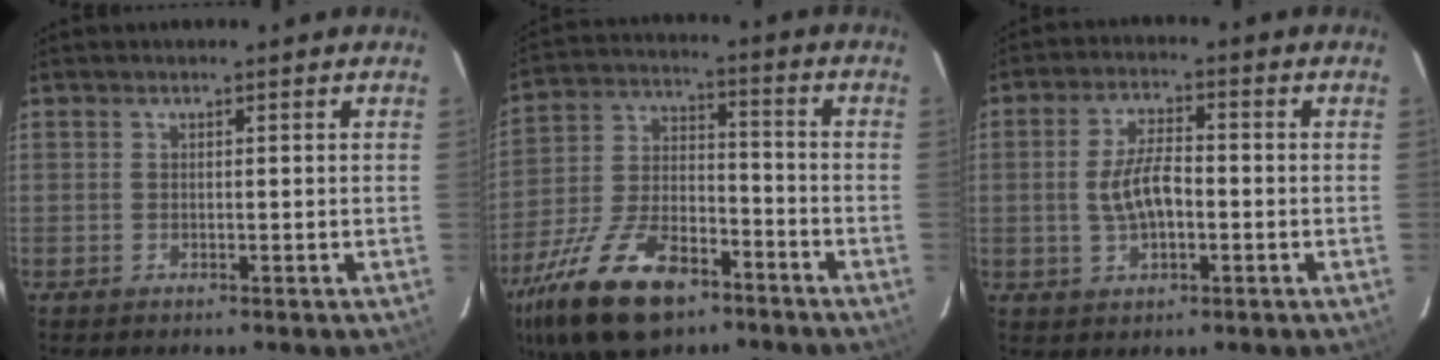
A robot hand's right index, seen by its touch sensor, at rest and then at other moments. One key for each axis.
{"total": 20.2, "fx": -12.7, "fy": 9.6, "fz": 12.4, "tx": -0.266, "ty": -0.014, "tz": -0.223}
{"total": 7.0, "fx": -1.0, "fy": 3.1, "fz": 6.1, "tx": -0.118, "ty": 0.006, "tz": -0.014}